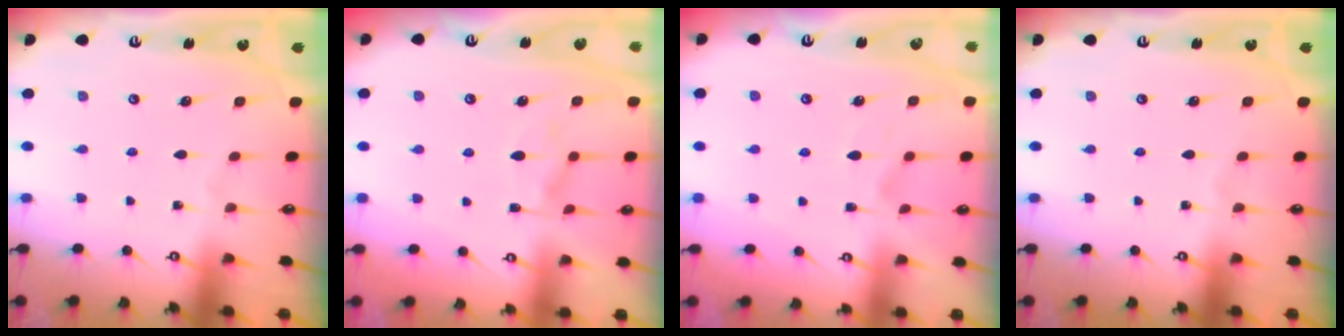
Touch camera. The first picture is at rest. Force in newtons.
{"total": 3.4, "press": 3.1, "slide": 1.3}
{"total": 1.5, "press": 1.0, "slide": 1.1}
{"total": 0.0}